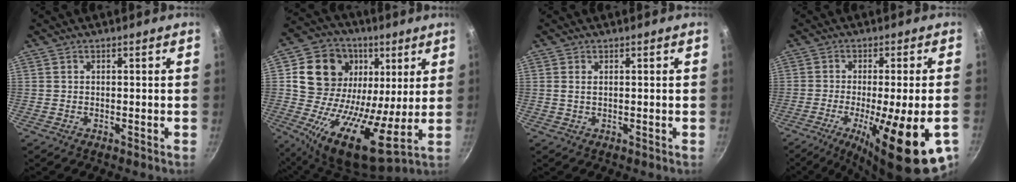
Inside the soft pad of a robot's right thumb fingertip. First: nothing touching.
{"total": 21.0, "force": [6.3, 14.9, 13.3], "torque": [-0.219, -0.036, 0.096]}
{"total": 1.2, "force": [0.3, 0.6, 1.0], "torque": [-0.020, 0.000, 0.005]}
{"total": 20.0, "force": [-7.6, 4.5, 17.9], "torque": [-0.255, -0.009, -0.106]}